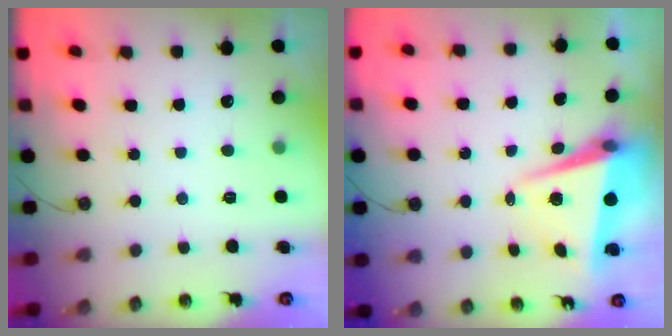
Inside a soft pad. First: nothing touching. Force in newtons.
{"total": 6.9, "press": 6.8, "slide": 1.1}